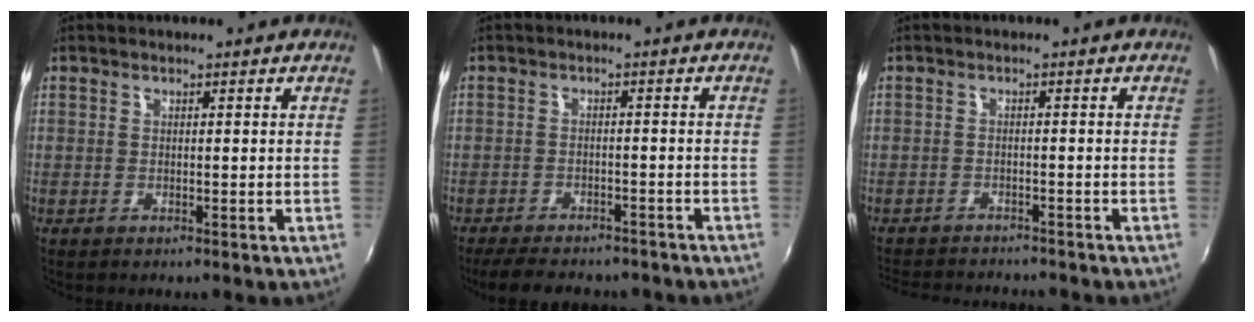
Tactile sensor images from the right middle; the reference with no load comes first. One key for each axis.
{"total": 11.9, "fx": -9.9, "fy": 3.9, "fz": 5.4, "tx": -0.116, "ty": -0.024, "tz": -0.140}
{"total": 9.2, "fx": -8.5, "fy": 2.1, "fz": 2.9, "tx": -0.076, "ty": -0.009, "tz": -0.129}